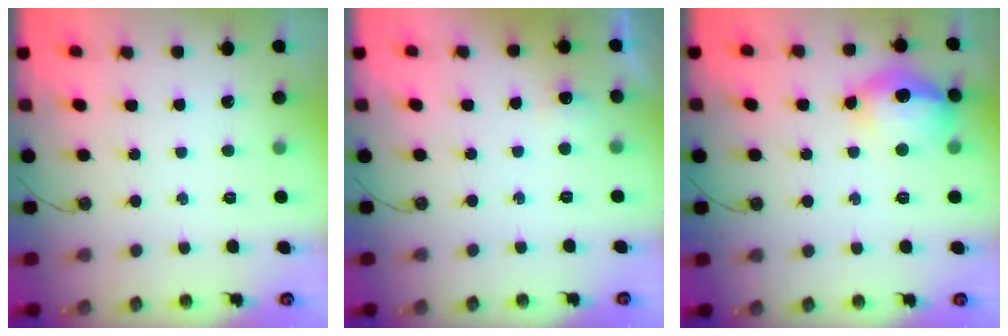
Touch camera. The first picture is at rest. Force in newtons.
{"total": 5.4, "press": 5.3, "slide": 0.7}
{"total": 15.2, "press": 15.2, "slide": 1.3}